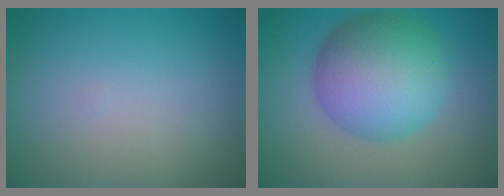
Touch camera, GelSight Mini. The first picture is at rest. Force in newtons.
{"total": 9.4, "press": 9.4, "slide": 0.1}